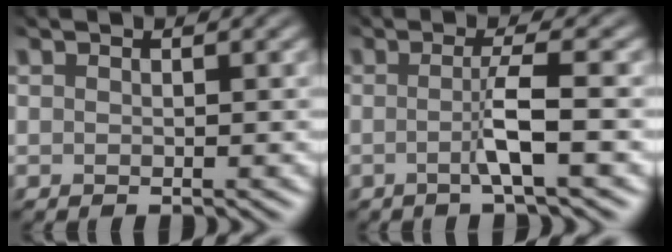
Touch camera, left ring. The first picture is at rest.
{"total": 3.2, "force": [-1.2, 0.4, 2.9], "torque": [-0.050, -0.008, -0.023]}